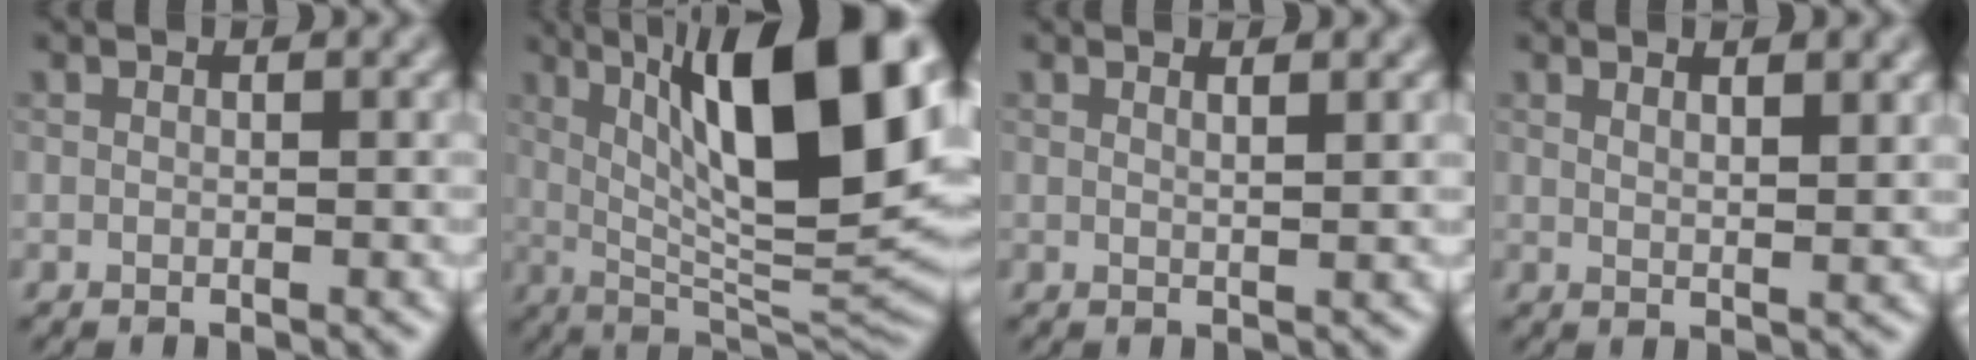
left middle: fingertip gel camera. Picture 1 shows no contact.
{"total": 16.2, "force": [4.5, 5.0, 14.8], "torque": [-0.220, 0.011, 0.081]}
{"total": 1.5, "force": [0.6, 0.6, 1.2], "torque": [-0.007, 0.010, -0.003]}
{"total": 3.3, "force": [1.6, 1.1, 2.7], "torque": [-0.025, 0.009, 0.021]}